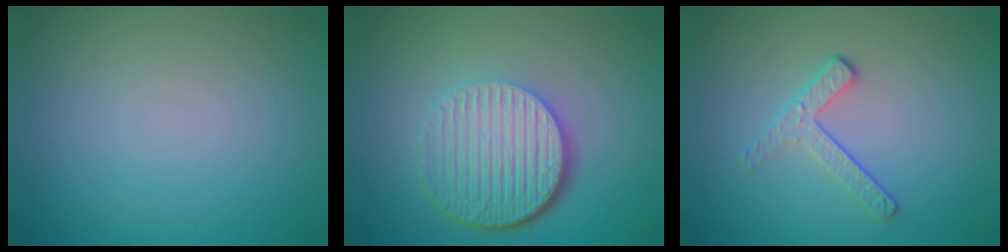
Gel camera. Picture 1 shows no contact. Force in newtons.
{"total": 6.7, "press": 4.4, "slide": 5.0}
{"total": 2.0, "press": 1.4, "slide": 1.5}